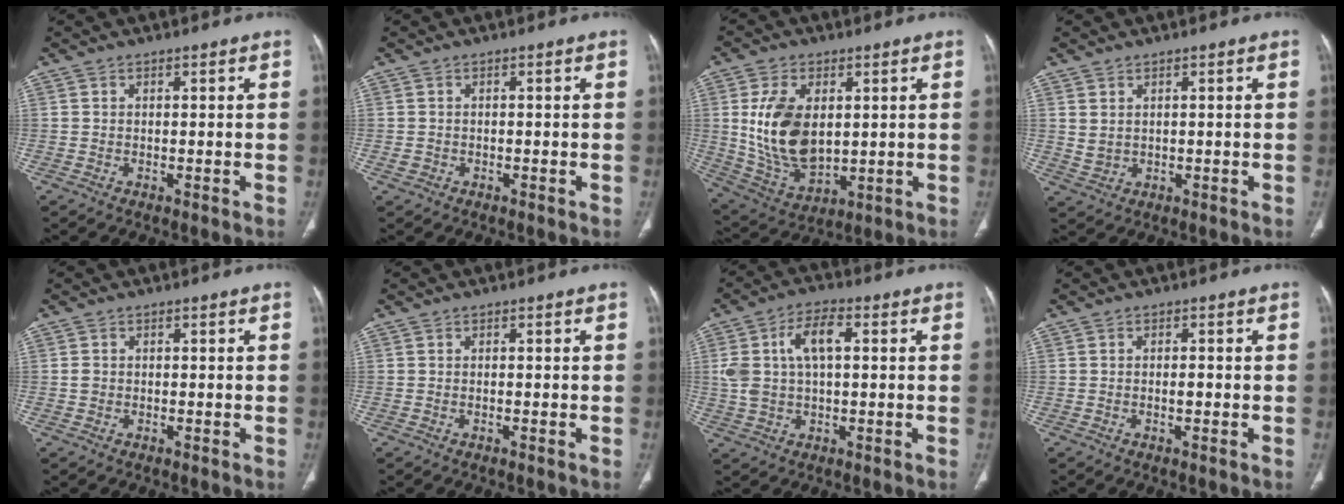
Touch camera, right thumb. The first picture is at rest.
{"total": 0.8, "force": [-0.3, 0.7, 0.2], "torque": [-0.004, 0.004, -0.001]}
{"total": 14.9, "force": [2.1, 9.1, 11.6], "torque": [-0.205, -0.017, 0.055]}
{"total": 2.1, "force": [0.9, 1.5, 1.1], "torque": [-0.019, -0.009, 0.029]}
{"total": 0.9, "force": [-0.1, 0.8, 0.4], "torque": [-0.006, 0.002, -0.001]}
{"total": 0.0}
{"total": 9.7, "force": [1.8, 5.1, 8.1], "torque": [-0.161, 0.019, 0.034]}
{"total": 1.2, "force": [-0.4, 0.5, 1.1], "torque": [-0.019, 0.001, -0.007]}